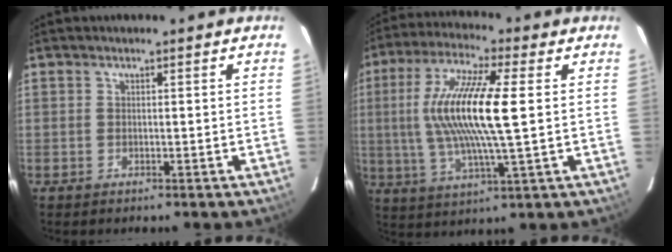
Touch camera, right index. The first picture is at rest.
{"total": 16.3, "force": [1.5, 2.2, 16.0], "torque": [-0.309, 0.001, 0.026]}